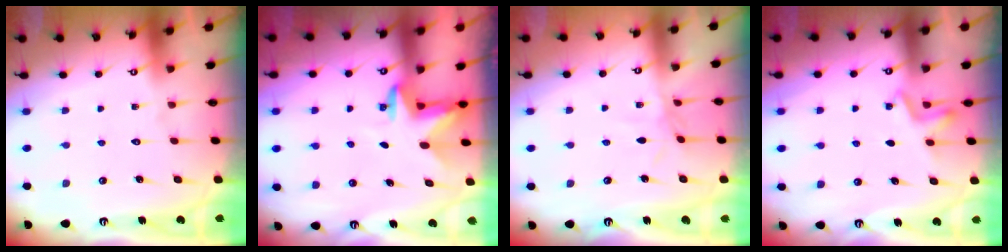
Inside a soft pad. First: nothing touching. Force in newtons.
{"total": 3.3, "press": 3.2, "slide": 0.7}
{"total": 3.3, "press": 3.3, "slide": 0.1}
{"total": 2.8, "press": 2.4, "slide": 1.4}